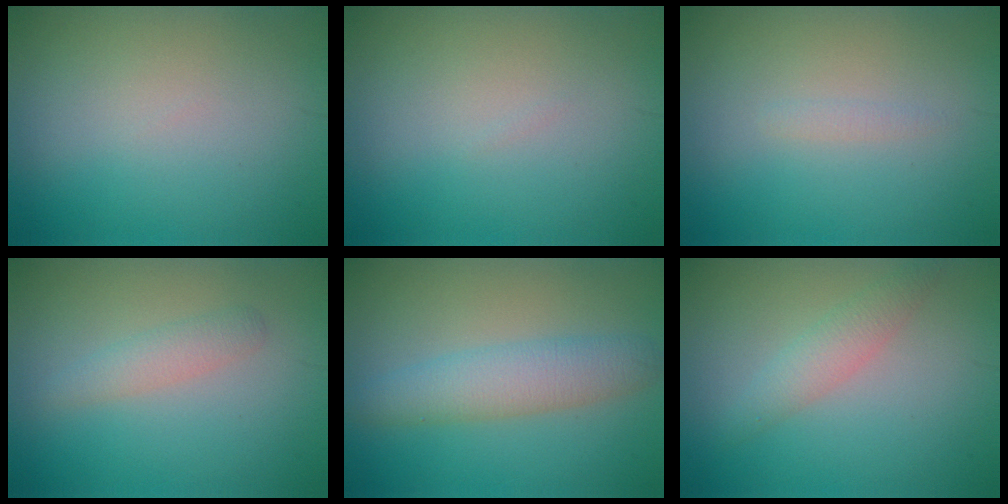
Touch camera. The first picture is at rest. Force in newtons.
{"total": 0.0}
{"total": 0.6, "press": 0.6, "slide": 0.1}
{"total": 1.1, "press": 1.1, "slide": 0.1}
{"total": 4.0, "press": 4.0, "slide": 0.2}
{"total": 2.1, "press": 2.1, "slide": 0.1}